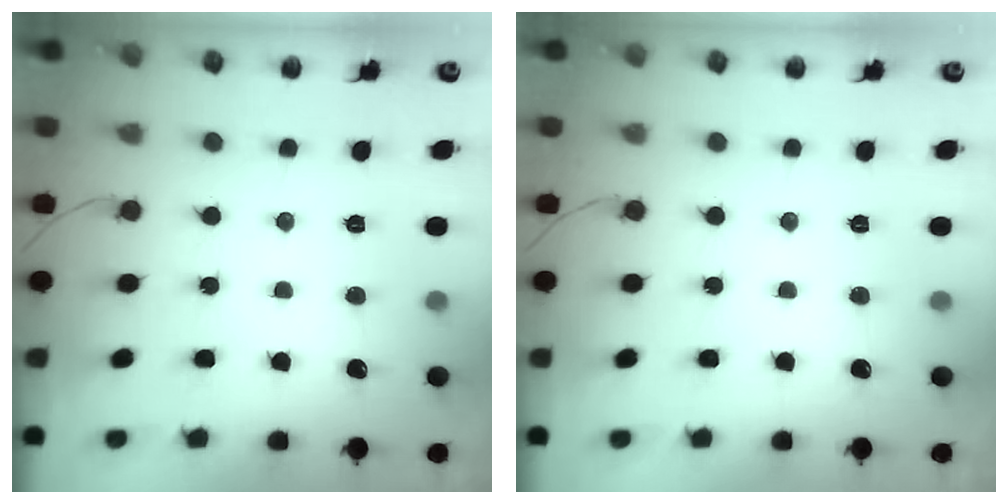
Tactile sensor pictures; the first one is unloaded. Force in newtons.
{"total": 0.0}